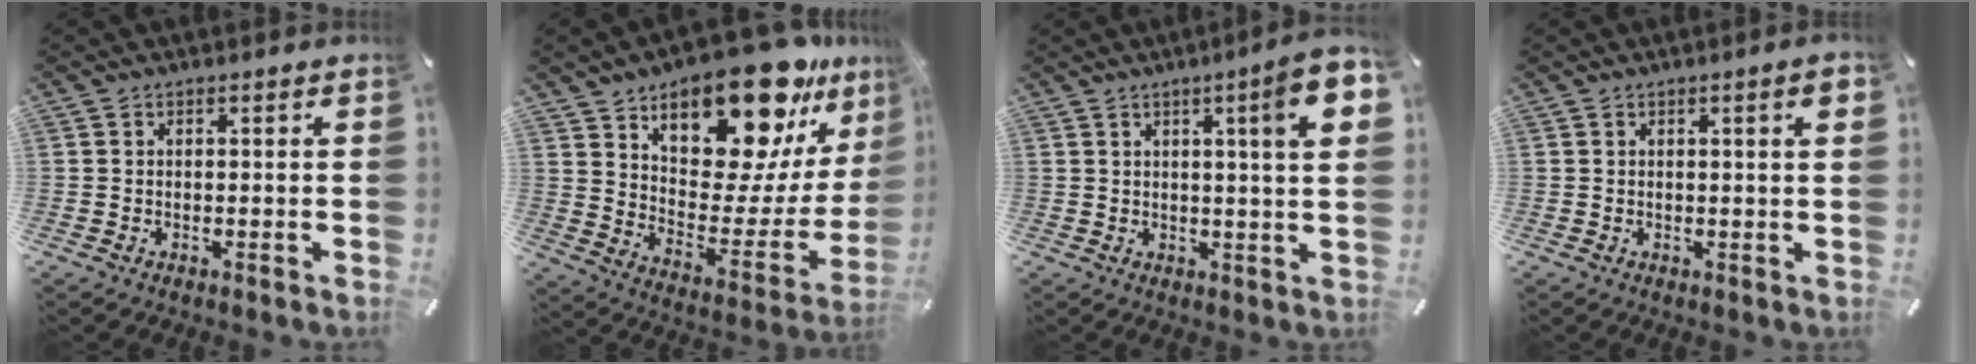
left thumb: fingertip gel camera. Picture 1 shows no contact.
{"total": 23.2, "force": [17.6, 9.4, 11.8], "torque": [-0.160, -0.142, 0.295]}
{"total": 11.5, "force": [4.5, 1.1, 10.6], "torque": [-0.159, -0.019, 0.066]}
{"total": 3.2, "force": [0.9, 0.4, 3.1], "torque": [-0.050, 0.000, 0.012]}